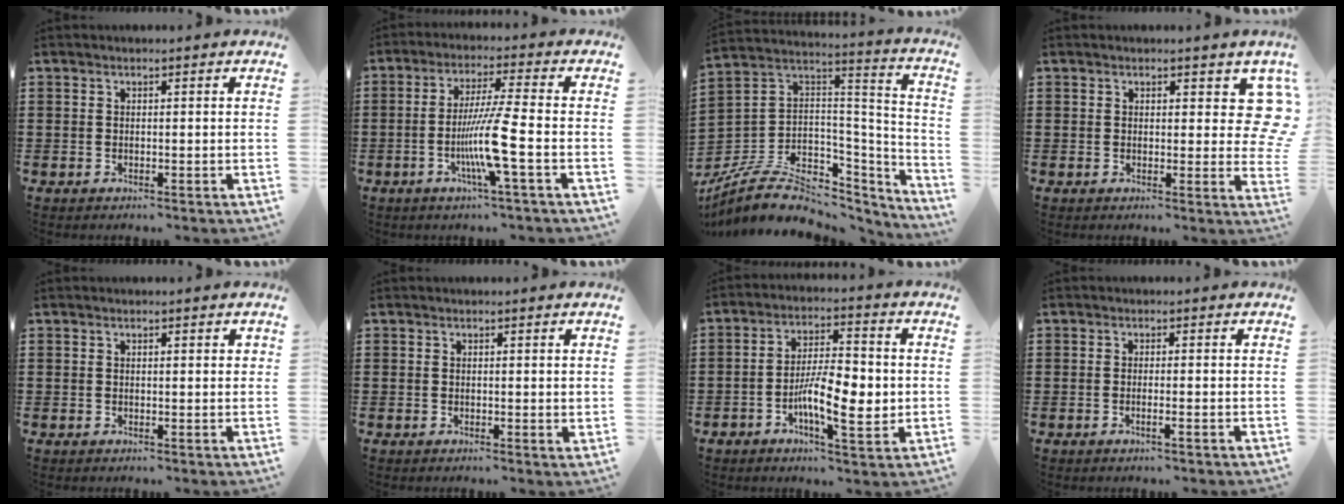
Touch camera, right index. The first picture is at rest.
{"total": 9.0, "force": [-2.8, -0.6, 8.6], "torque": [-0.173, -0.020, -0.061]}
{"total": 9.9, "force": [-5.7, 6.1, 5.3], "torque": [-0.117, 0.009, -0.102]}
{"total": 6.1, "force": [2.8, 3.4, 4.3], "torque": [-0.045, -0.007, 0.044]}
{"total": 0.5, "force": [0.2, 0.3, 0.3], "torque": [-0.007, 0.002, 0.005]}
{"total": 0.5, "force": [0.2, 0.1, 0.5], "torque": [-0.010, 0.001, 0.004]}
{"total": 9.7, "force": [-2.2, 3.5, 8.8], "torque": [-0.154, 0.002, -0.040]}
{"total": 1.6, "force": [-0.8, -0.1, 1.3], "torque": [-0.021, -0.004, -0.015]}